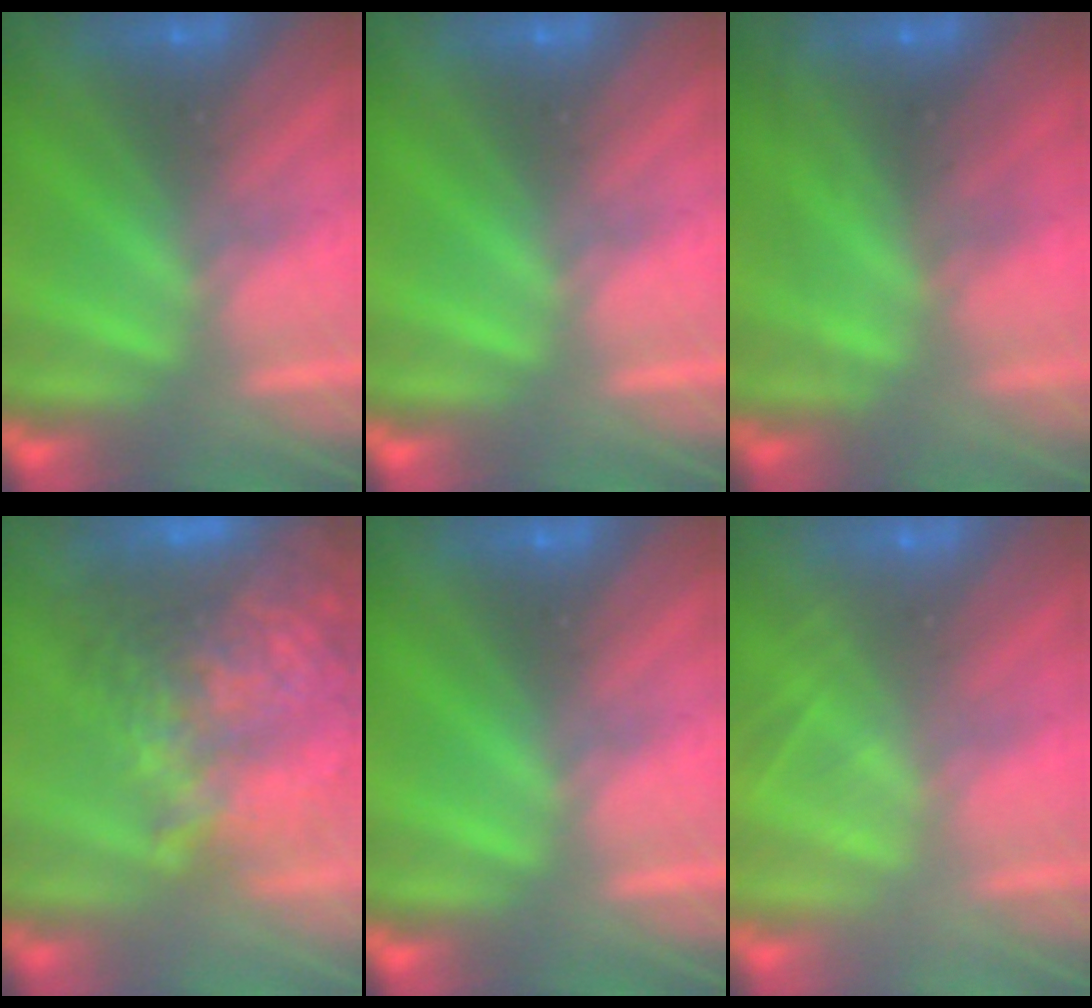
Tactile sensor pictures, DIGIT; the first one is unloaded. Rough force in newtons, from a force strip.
{"total": 0.0}
{"total": 2.2}
{"total": 11.6}
{"total": 0.0}
{"total": 2.0}